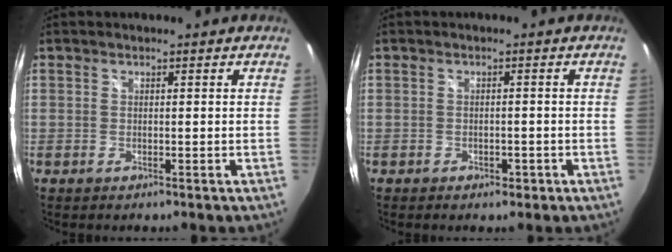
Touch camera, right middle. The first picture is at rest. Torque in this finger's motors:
{"motor_torque": [-0.54, -0.03, -0.06, -0.01]}